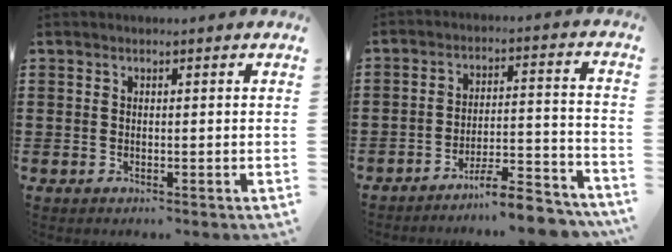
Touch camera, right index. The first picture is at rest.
{"total": 7.6, "force": [-7.0, 0.3, 3.0], "torque": [-0.040, 0.009, -0.129]}